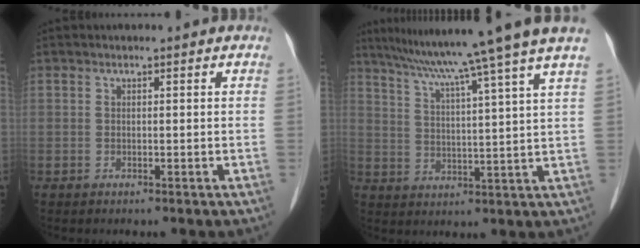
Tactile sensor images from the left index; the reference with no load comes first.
{"total": 17.1, "force": [14.1, -2.5, 9.4], "torque": [-0.151, -0.017, 0.189]}